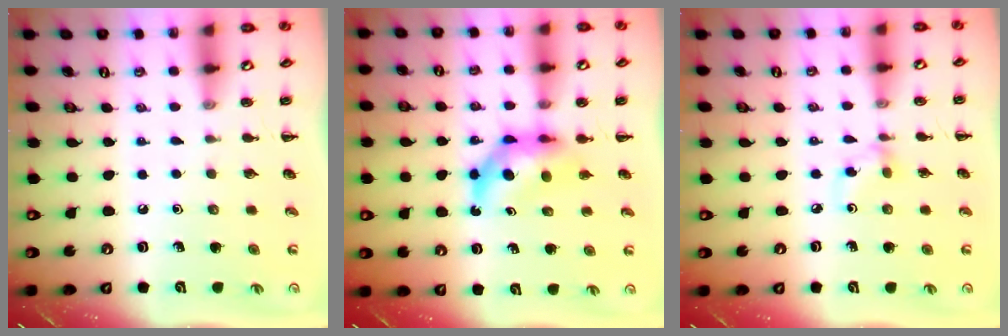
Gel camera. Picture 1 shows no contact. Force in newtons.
{"total": 6.7, "press": 6.5, "slide": 1.5}
{"total": 3.7, "press": 3.7, "slide": 0.6}